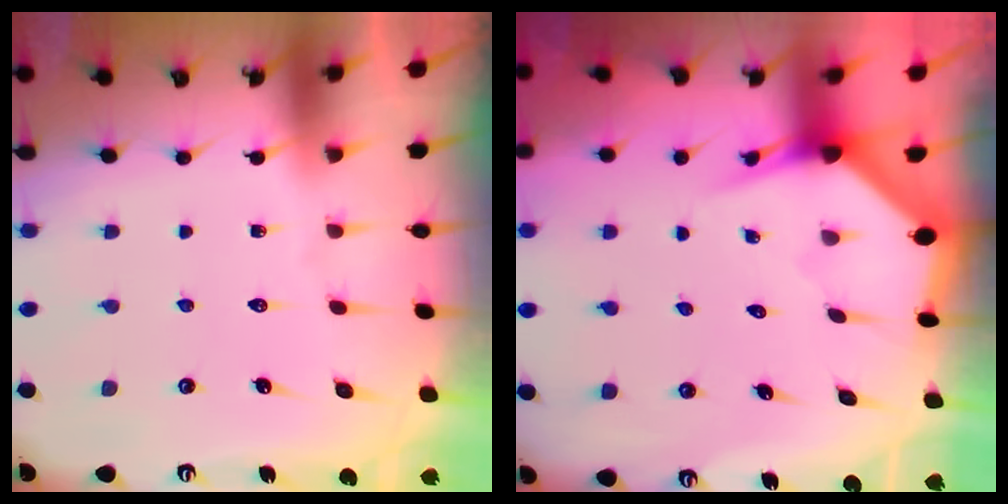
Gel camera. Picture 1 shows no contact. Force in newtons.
{"total": 2.8, "press": 2.8, "slide": 0.0}